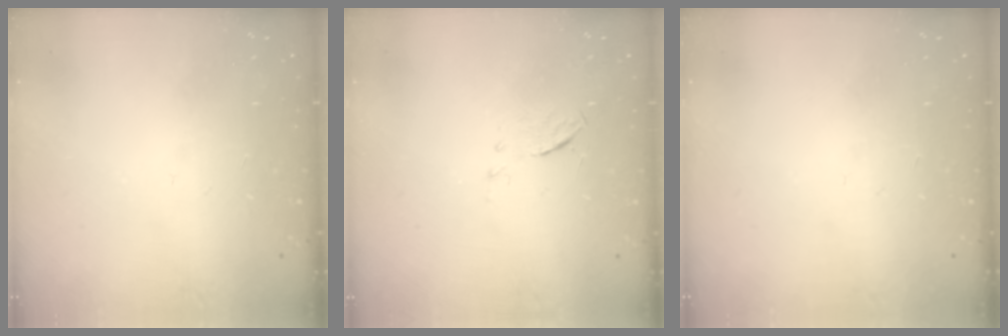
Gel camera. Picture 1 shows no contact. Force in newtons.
{"total": 4.2, "press": 4.1, "slide": 0.9}
{"total": 0.0}